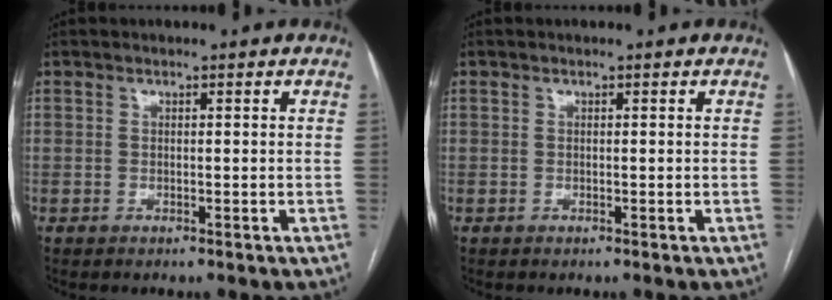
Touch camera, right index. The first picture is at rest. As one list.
[{"total": 0.0}]